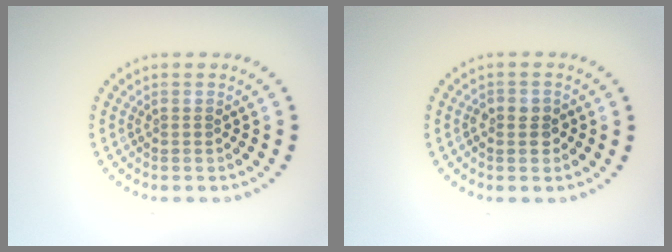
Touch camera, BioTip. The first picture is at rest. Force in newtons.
{"total": 1.9, "press": 1.8, "slide": 0.5}